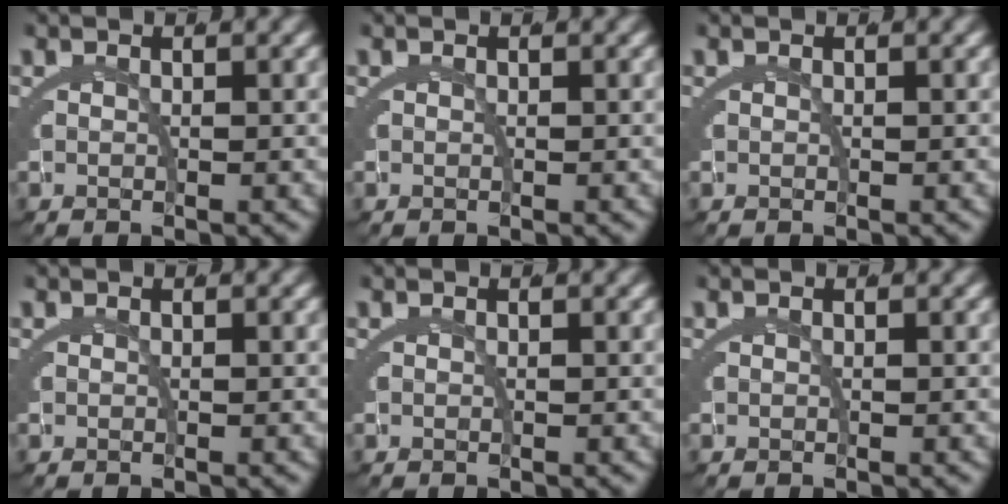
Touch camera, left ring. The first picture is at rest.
{"total": 0.0}
{"total": 0.0}
{"total": 0.0}
{"total": 0.0}
{"total": 0.0}